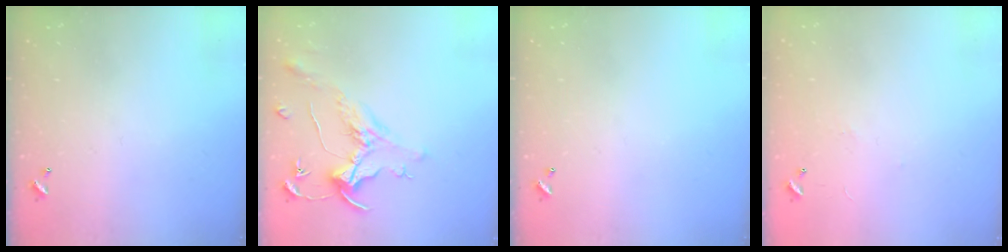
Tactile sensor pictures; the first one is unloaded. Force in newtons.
{"total": 1.6, "press": 1.4, "slide": 0.7}
{"total": 0.0}
{"total": 7.1, "press": 7.0, "slide": 0.7}